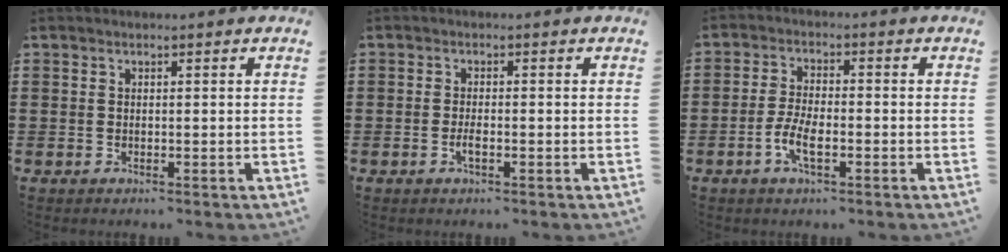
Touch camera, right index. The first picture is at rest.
{"total": 1.5, "force": [-0.5, 0.3, 1.4], "torque": [-0.032, -0.005, -0.010]}
{"total": 4.7, "force": [-1.9, 1.7, 3.9], "torque": [-0.092, -0.003, -0.042]}